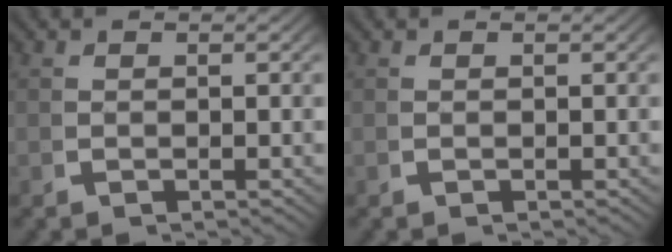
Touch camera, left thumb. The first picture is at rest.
{"total": 0.0}